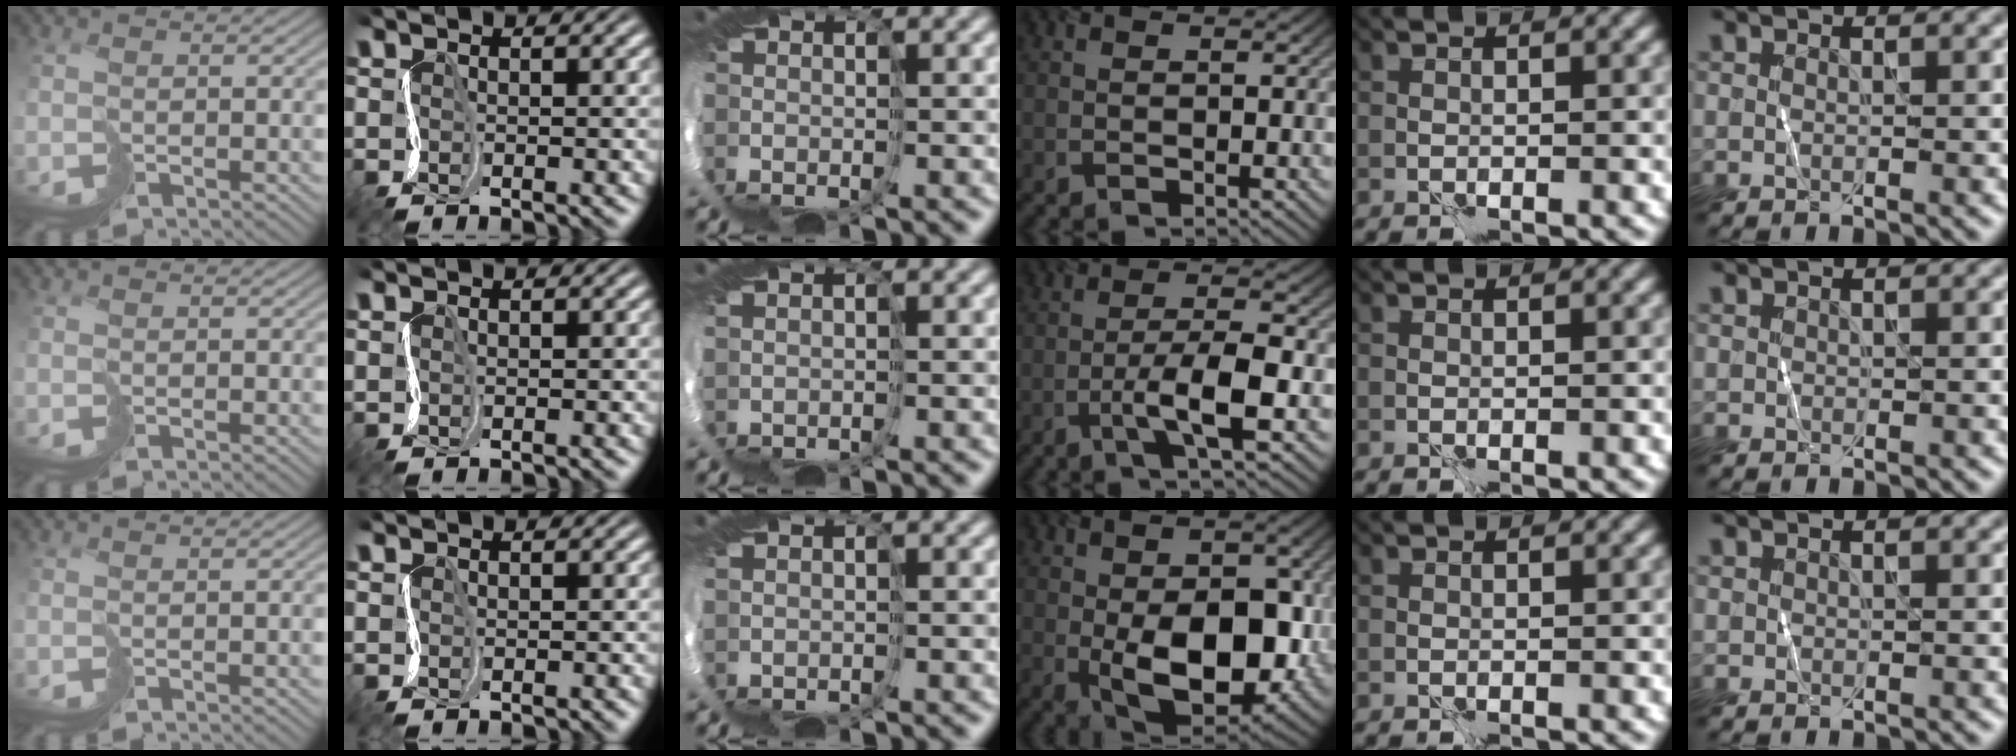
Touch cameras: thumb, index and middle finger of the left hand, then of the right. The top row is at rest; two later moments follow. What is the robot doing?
{"motion": "cut", "object": "tissue"}